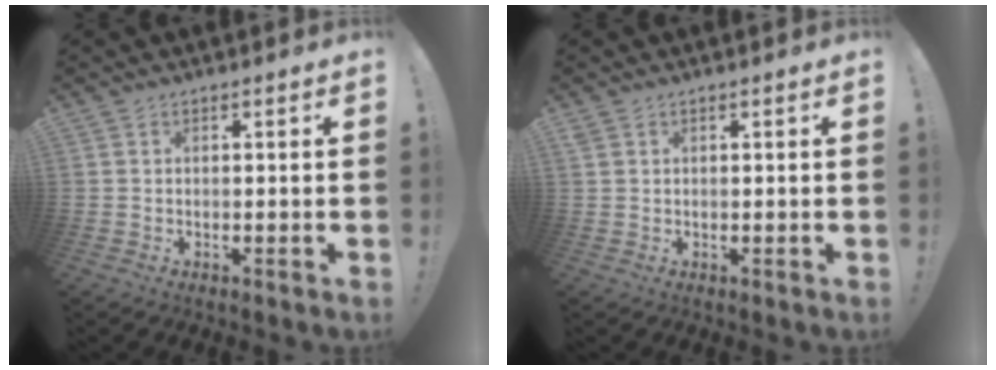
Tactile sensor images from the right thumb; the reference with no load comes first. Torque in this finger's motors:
{"motor_torque": [-0.13, 0.06, 0.36, -0.01, -0.05]}